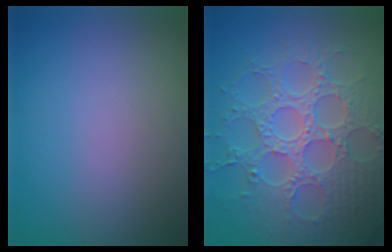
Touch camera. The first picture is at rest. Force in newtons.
{"total": 8.8, "press": 6.6, "slide": 5.8}